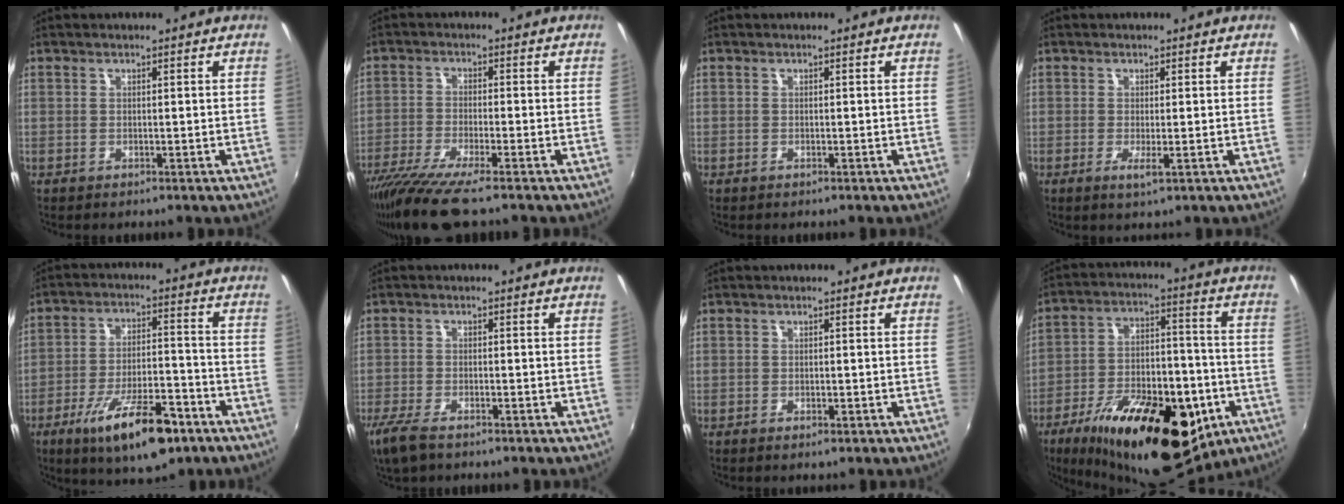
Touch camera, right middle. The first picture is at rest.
{"total": 10.1, "force": [-8.2, 0.3, 5.8], "torque": [-0.133, -0.043, -0.147]}
{"total": 0.0}
{"total": 2.0, "force": [-0.5, -0.1, 1.9], "torque": [-0.039, -0.008, -0.008]}
{"total": 15.6, "force": [-9.4, 4.6, 11.6], "torque": [-0.208, -0.017, -0.145]}
{"total": 6.6, "force": [-4.7, 2.1, 4.1], "torque": [-0.106, -0.021, -0.091]}
{"total": 1.1, "force": [-0.6, 0.4, 0.8], "torque": [-0.013, -0.002, -0.010]}
{"total": 28.2, "force": [-14.7, 13.2, 20.1], "torque": [-0.350, -0.016, -0.206]}